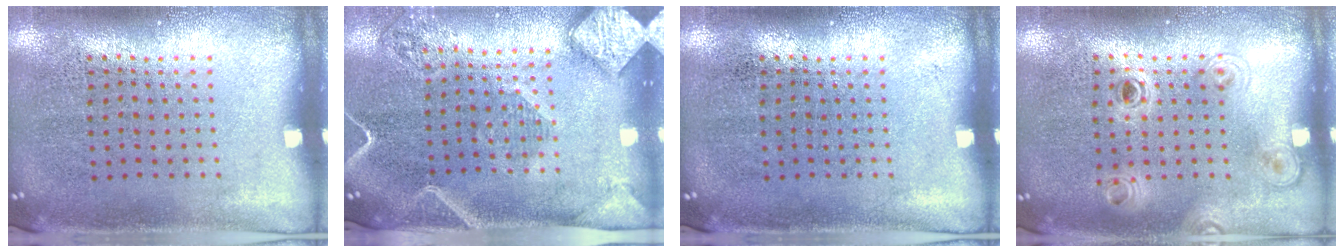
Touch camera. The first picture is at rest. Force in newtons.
{"total": 2.6, "press": 2.1, "slide": 1.5}
{"total": 0.0}
{"total": 1.2, "press": 1.2, "slide": 0.5}